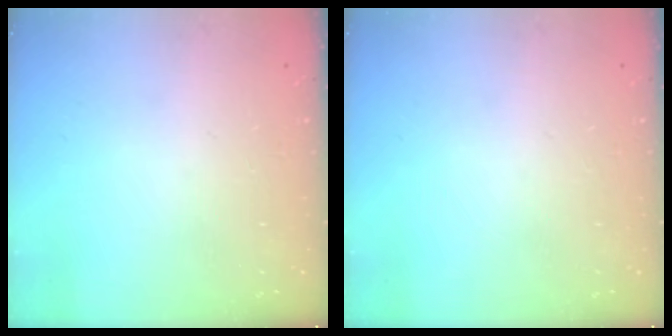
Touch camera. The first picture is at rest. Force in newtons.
{"total": 0.0}